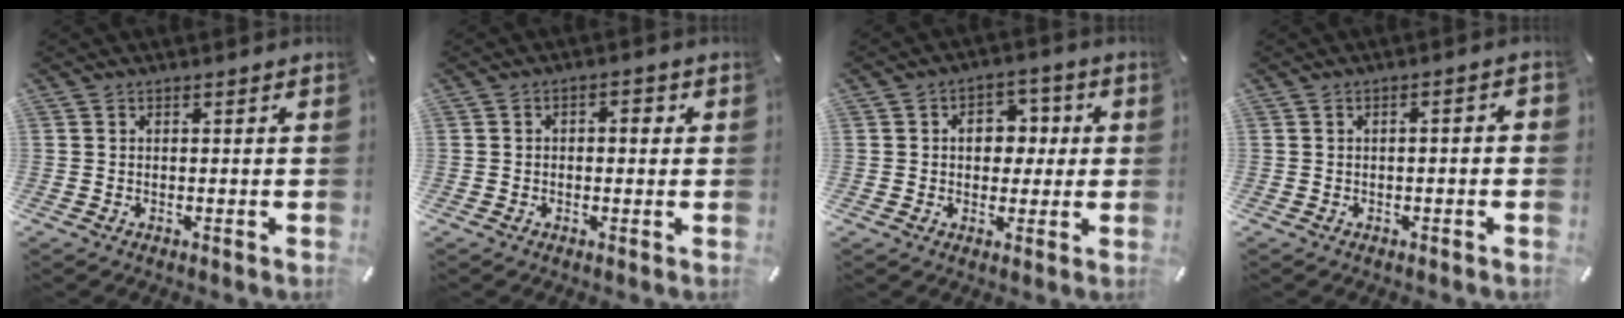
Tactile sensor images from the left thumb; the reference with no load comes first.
{"total": 2.4, "force": [-0.5, 1.6, 1.8], "torque": [-0.033, 0.011, -0.013]}
{"total": 7.4, "force": [0.4, 5.8, 4.6], "torque": [-0.057, 0.004, -0.001]}
{"total": 2.1, "force": [-1.1, 0.6, 1.7], "torque": [-0.027, 0.006, -0.021]}